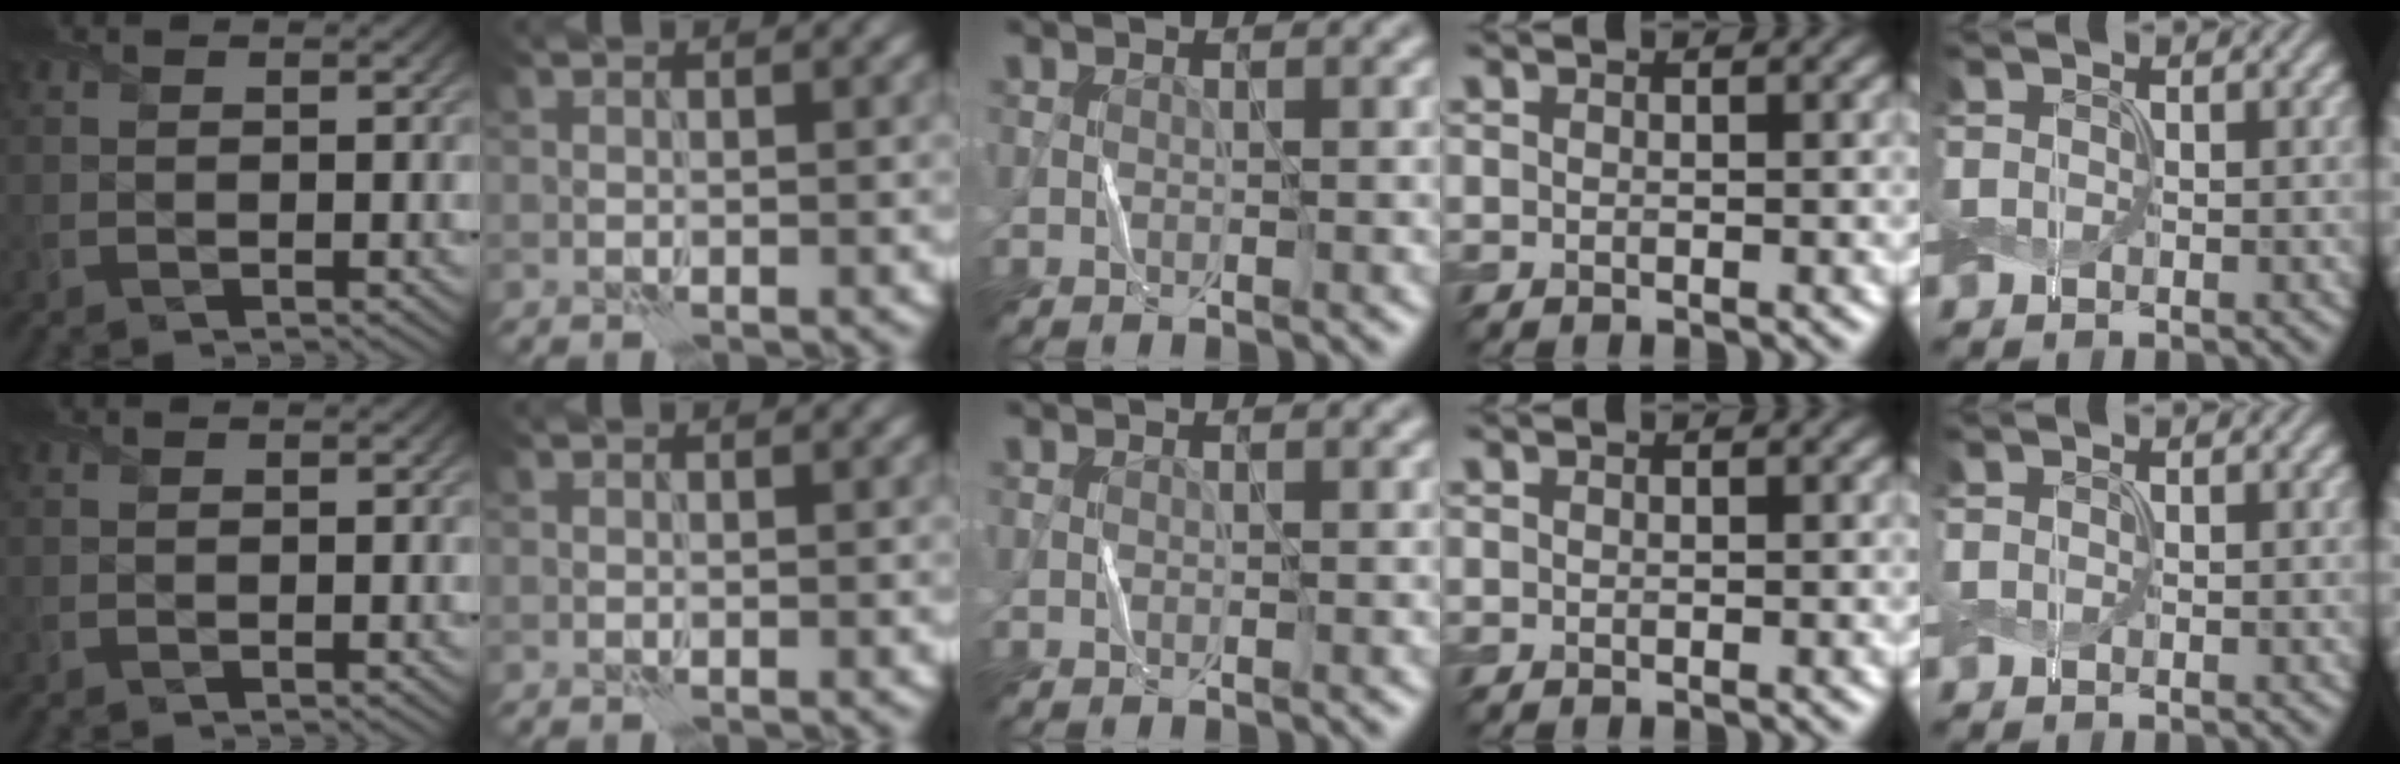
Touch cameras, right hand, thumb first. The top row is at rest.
{}